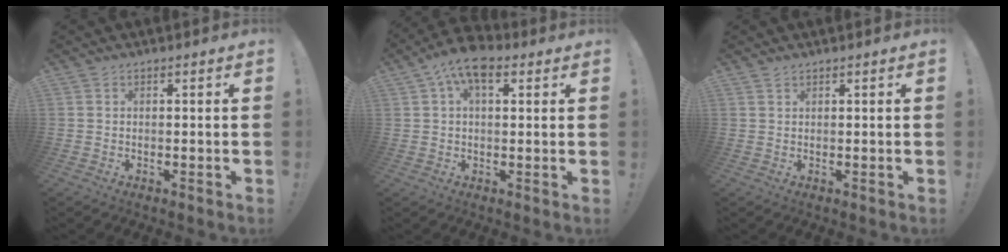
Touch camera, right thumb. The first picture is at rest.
{"total": 8.2, "force": [3.9, 4.2, 5.9], "torque": [-0.103, -0.003, 0.071]}
{"total": 0.8, "force": [0.7, 0.3, 0.2], "torque": [0.002, -0.003, 0.013]}